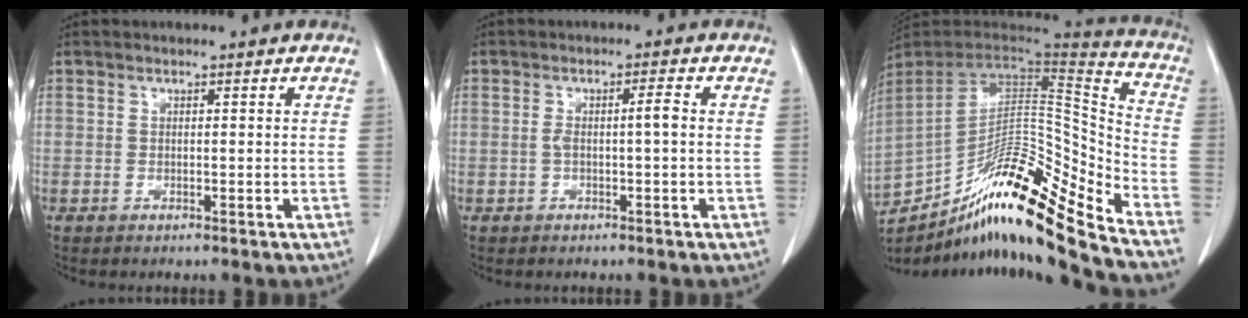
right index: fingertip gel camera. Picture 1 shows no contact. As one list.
[{"total": 2.6, "force": [-0.2, 0.1, 2.6], "torque": [-0.048, 0.008, 0.001]}, {"total": 22.9, "force": [-18.3, 0.0, 13.8], "torque": [-0.223, 0.006, -0.311]}]